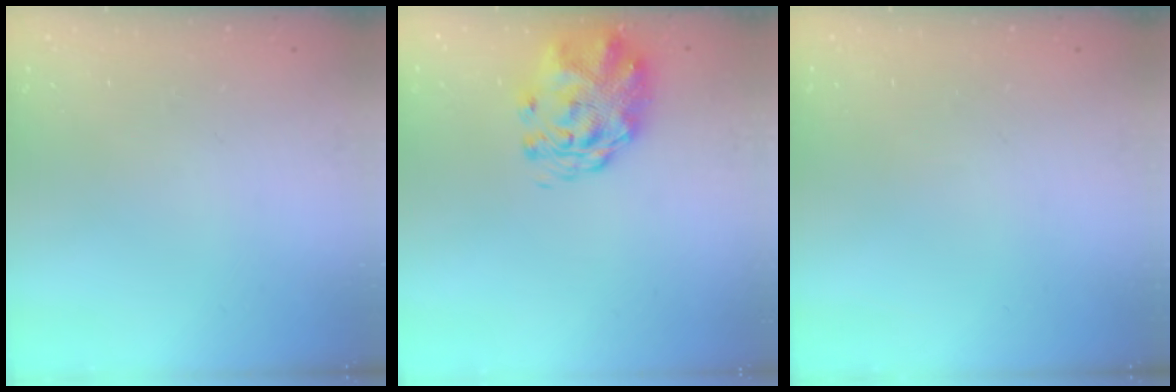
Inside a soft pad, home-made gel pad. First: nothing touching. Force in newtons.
{"total": 2.9, "press": 2.7, "slide": 1.1}
{"total": 0.0}